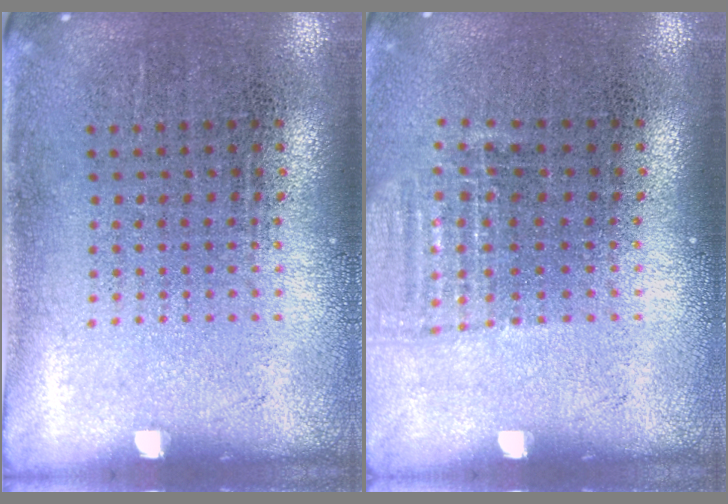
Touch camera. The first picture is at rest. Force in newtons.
{"total": 1.0, "press": 0.9, "slide": 0.5}